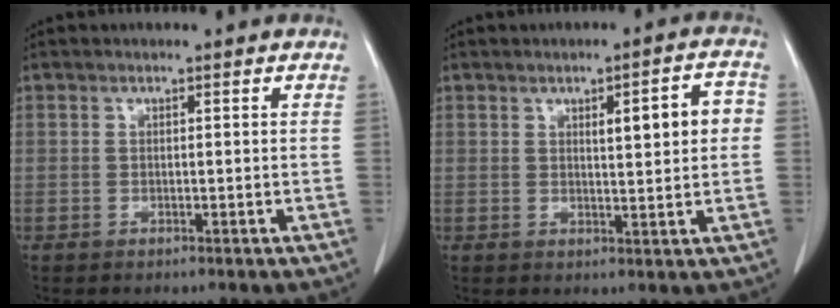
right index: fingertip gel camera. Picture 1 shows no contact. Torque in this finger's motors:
{"motor_torque": [0.20, 0.10, 0.11, 0.02]}